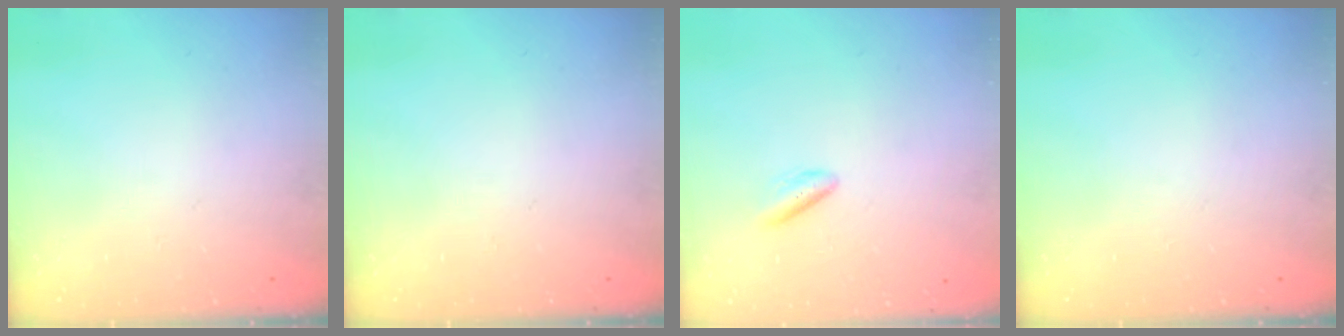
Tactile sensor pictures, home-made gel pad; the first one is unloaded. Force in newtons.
{"total": 0.0}
{"total": 2.8, "press": 2.5, "slide": 1.3}
{"total": 0.0}